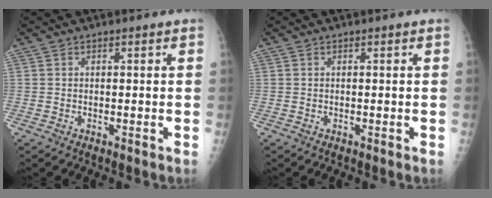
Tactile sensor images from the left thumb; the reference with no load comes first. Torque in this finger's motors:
{"motor_torque": [0.00, 0.00, -0.02, -0.01, 0.00]}